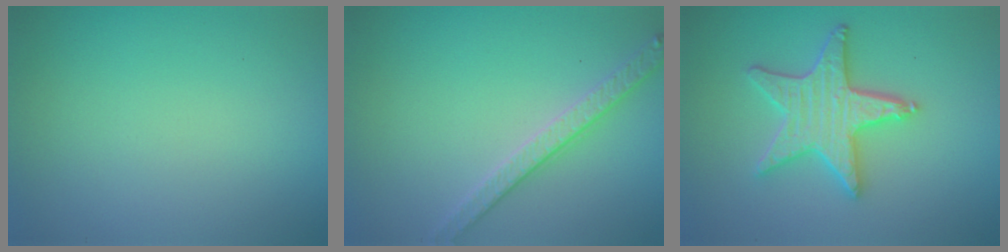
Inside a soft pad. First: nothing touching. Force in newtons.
{"total": 2.7, "press": 2.6, "slide": 0.9}
{"total": 4.2, "press": 4.1, "slide": 0.8}